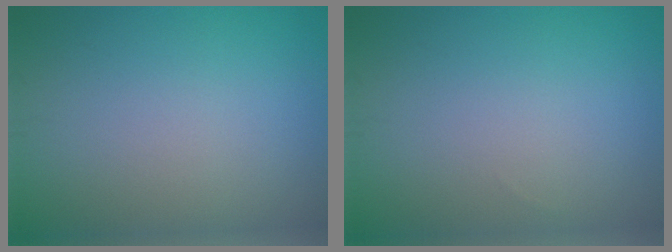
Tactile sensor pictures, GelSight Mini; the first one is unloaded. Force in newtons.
{"total": 0.0}